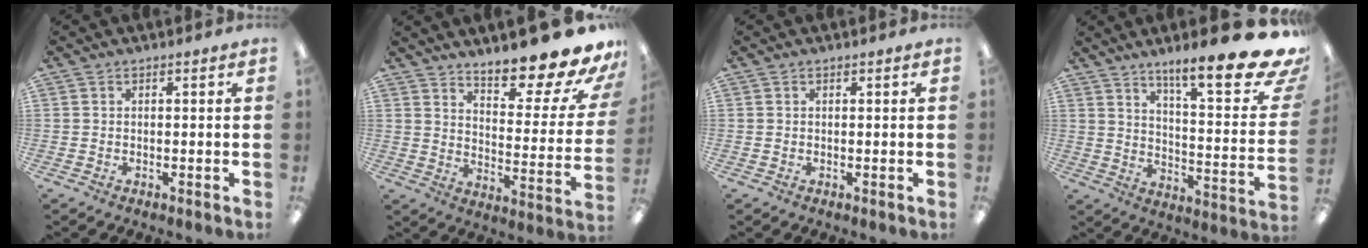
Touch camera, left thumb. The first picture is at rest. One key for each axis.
{"total": 16.1, "fx": 13.6, "fy": 3.3, "fz": 7.9, "tx": -0.105, "ty": -0.118, "tz": 0.224}
{"total": 0.0}
{"total": 19.3, "fx": 13.7, "fy": 3.9, "fz": 13.0, "tx": -0.189, "ty": -0.106, "tz": 0.220}